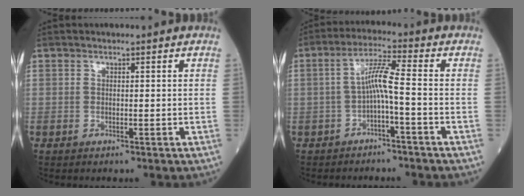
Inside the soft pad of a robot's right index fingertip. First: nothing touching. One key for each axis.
{"total": 5.2, "fx": -1.1, "fy": -0.1, "fz": 5.1, "tx": -0.096, "ty": 0.021, "tz": -0.019}